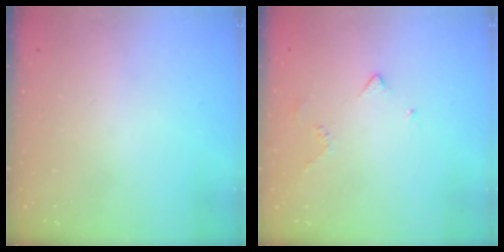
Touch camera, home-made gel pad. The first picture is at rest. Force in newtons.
{"total": 3.3, "press": 3.2, "slide": 0.7}